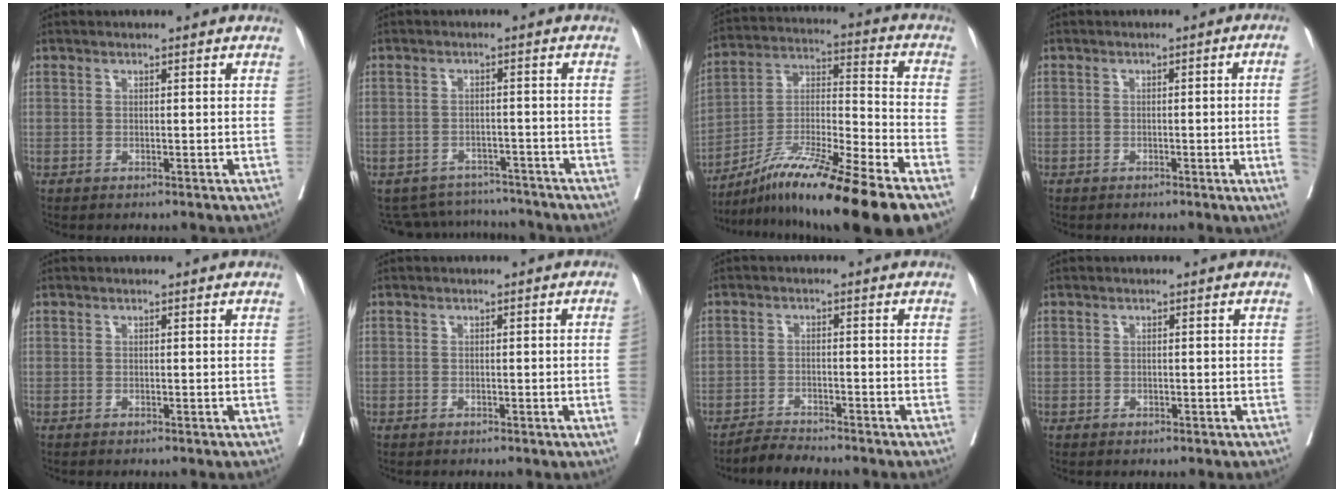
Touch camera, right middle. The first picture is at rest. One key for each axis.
{"total": 8.5, "fx": -8.1, "fy": 2.6, "fz": -0.1, "tx": 0.003, "ty": 0.020, "tz": -0.106}
{"total": 20.6, "fx": -14.8, "fy": 0.1, "fz": 14.4, "tx": -0.233, "ty": -0.030, "tz": -0.262}
{"total": 5.3, "fx": -1.0, "fy": -1.3, "fz": 5.0, "tx": -0.056, "ty": -0.004, "tz": -0.015}
{"total": 0.0}
{"total": 2.0, "fx": -0.4, "fy": -0.3, "fz": 1.9, "tx": -0.029, "ty": 0.004, "tz": -0.002}
{"total": 2.6, "fx": -2.6, "fy": 0.3, "fz": 0.0, "tx": -0.001, "ty": -0.009, "tz": -0.045}
{"total": 0.9, "fx": -0.4, "fy": 0.5, "fz": 0.5, "tx": -0.009, "ty": 0.000, "tz": -0.002}